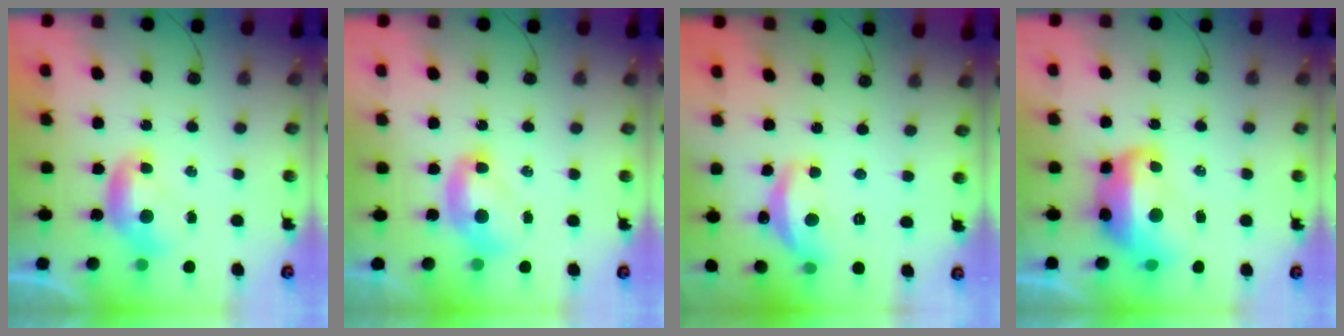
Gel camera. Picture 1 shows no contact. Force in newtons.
{"total": 2.0, "press": 2.0, "slide": 0.2}
{"total": 7.7, "press": 7.7, "slide": 0.7}
{"total": 7.5, "press": 7.3, "slide": 1.4}